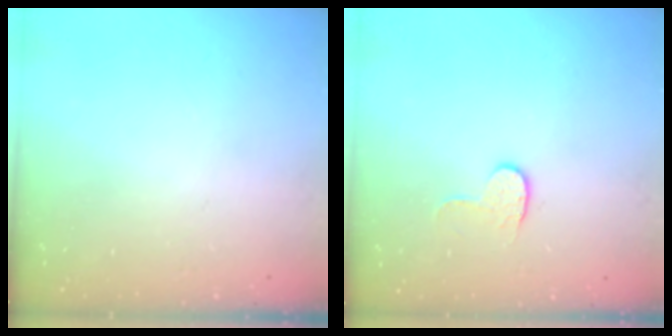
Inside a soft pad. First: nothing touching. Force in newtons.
{"total": 3.6, "press": 3.6, "slide": 0.4}